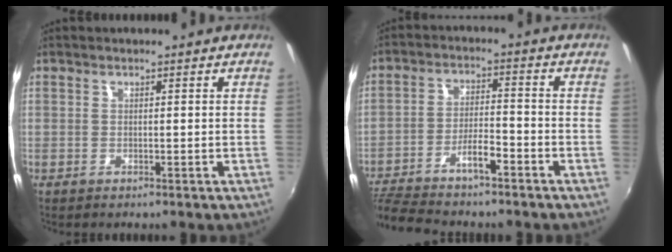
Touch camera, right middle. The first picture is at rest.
{"total": 10.0, "force": [-8.1, 1.6, 5.7], "torque": [-0.123, 0.008, -0.139]}